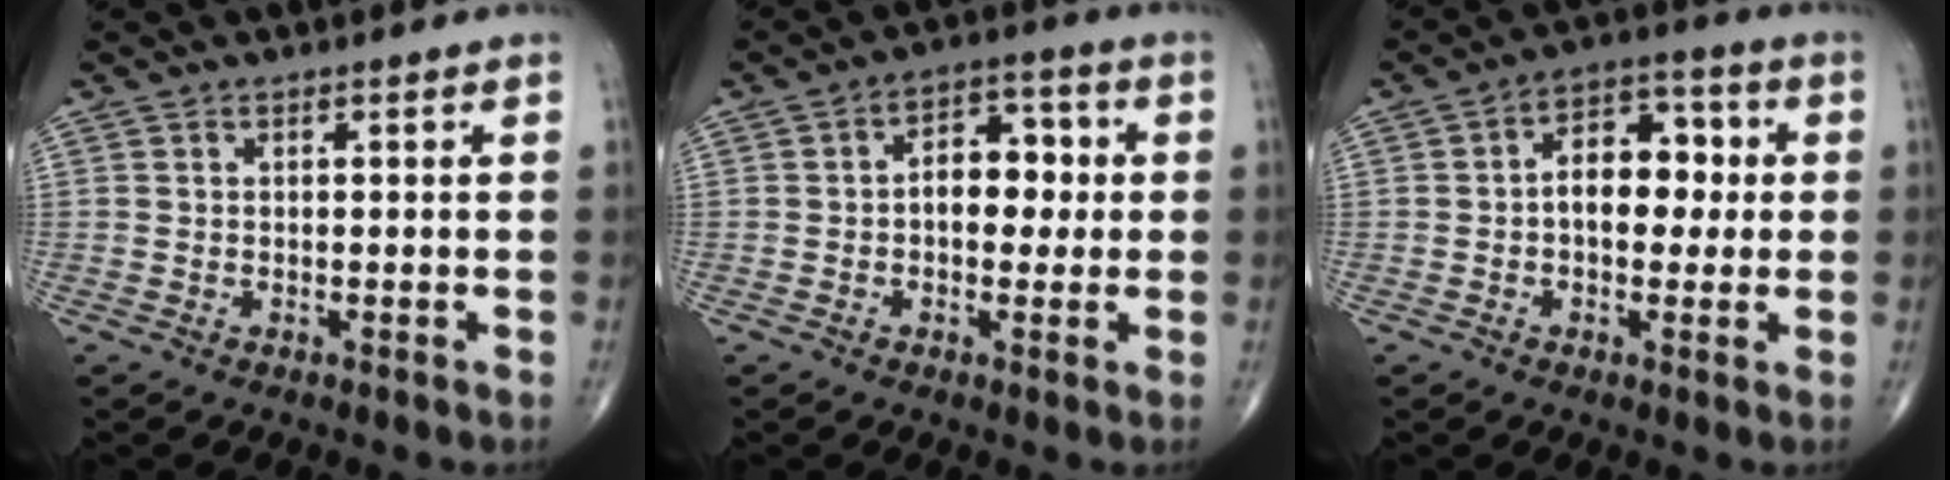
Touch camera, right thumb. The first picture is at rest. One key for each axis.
{"total": 8.2, "fx": 0.2, "fy": 5.3, "fz": 6.3, "tx": -0.057, "ty": 0.022, "tz": -0.005}
{"total": 9.8, "fx": 0.3, "fy": 6.3, "fz": 7.6, "tx": -0.079, "ty": 0.026, "tz": -0.004}